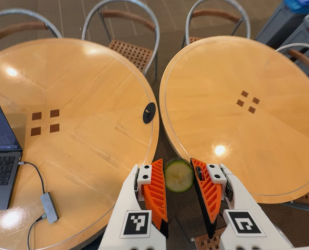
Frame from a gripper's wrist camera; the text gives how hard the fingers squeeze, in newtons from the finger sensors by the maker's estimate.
{"total": 8.2, "left": 8.3, "right": 8.2}